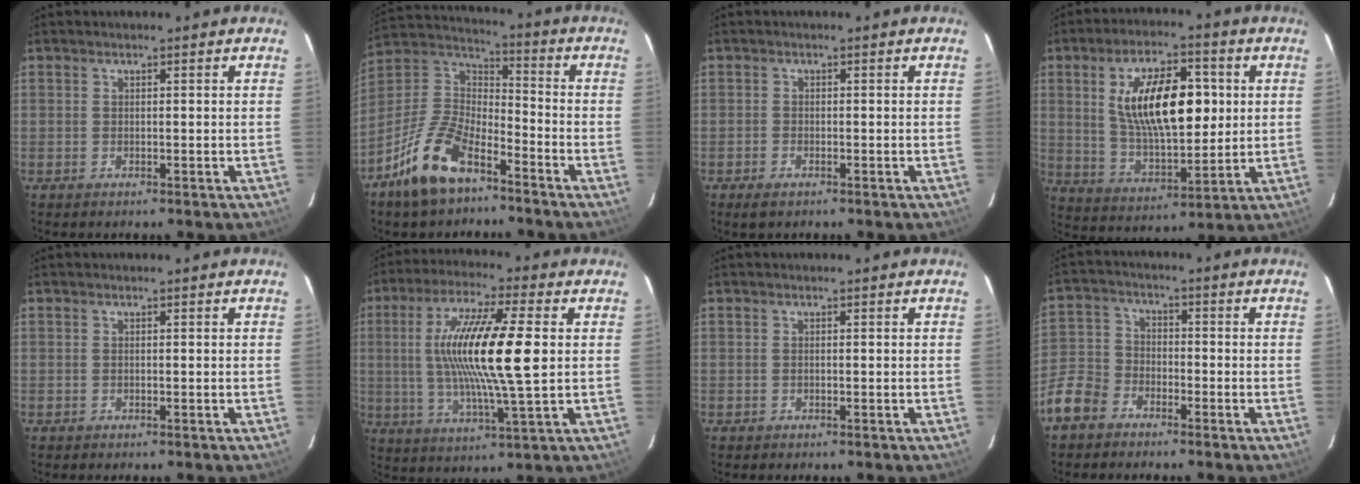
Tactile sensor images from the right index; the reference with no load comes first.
{"total": 15.0, "force": [-9.6, 6.5, 9.4], "torque": [-0.201, 0.006, -0.182]}
{"total": 1.8, "force": [-1.3, 0.8, 1.0], "torque": [-0.023, -0.004, -0.027]}
{"total": 16.9, "force": [3.5, 7.5, 14.8], "torque": [-0.253, 0.010, 0.072]}
{"total": 0.0}
{"total": 17.1, "force": [1.9, 1.9, 16.9], "torque": [-0.313, -0.001, 0.034]}
{"total": 0.0}
{"total": 9.6, "force": [-6.1, 6.4, 3.6], "torque": [-0.094, 0.016, -0.127]}